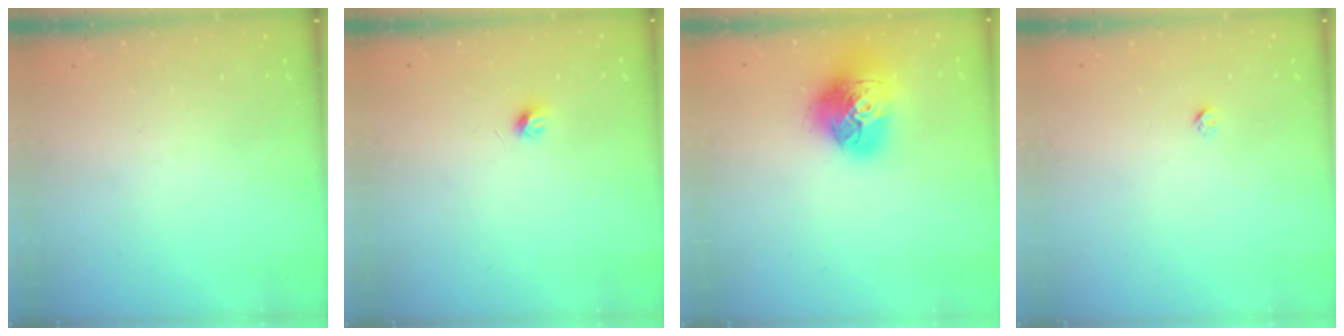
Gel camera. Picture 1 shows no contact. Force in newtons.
{"total": 4.0, "press": 3.9, "slide": 0.9}
{"total": 18.0, "press": 17.9, "slide": 1.9}
{"total": 1.9, "press": 1.9, "slide": 0.1}